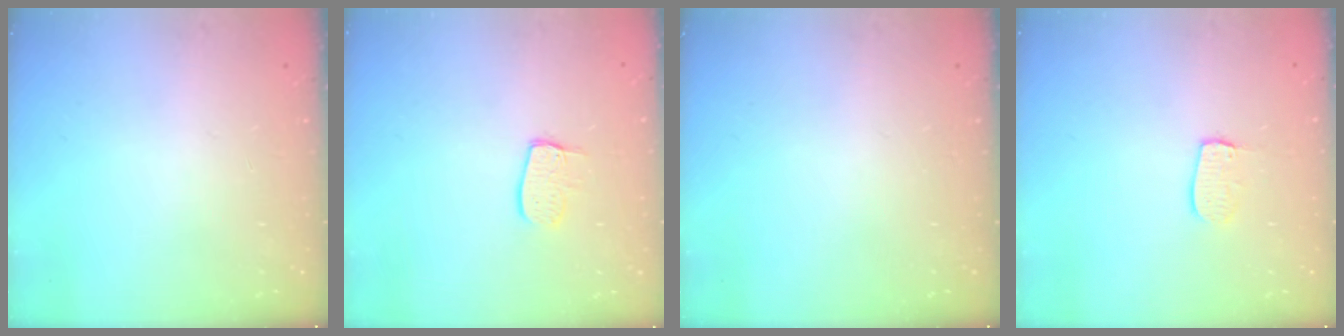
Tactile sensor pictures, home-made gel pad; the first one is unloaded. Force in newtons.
{"total": 7.5, "press": 7.5, "slide": 0.6}
{"total": 0.0}
{"total": 6.6, "press": 6.6, "slide": 0.5}